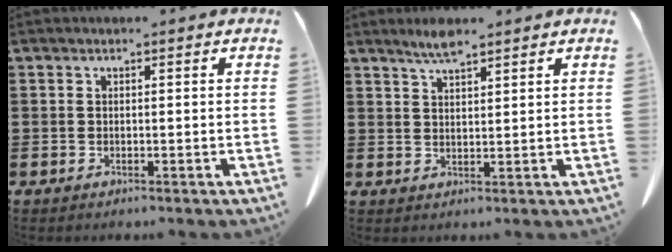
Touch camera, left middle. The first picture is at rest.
{"total": 3.1, "force": [2.5, 0.5, 1.7], "torque": [-0.038, -0.001, 0.046]}